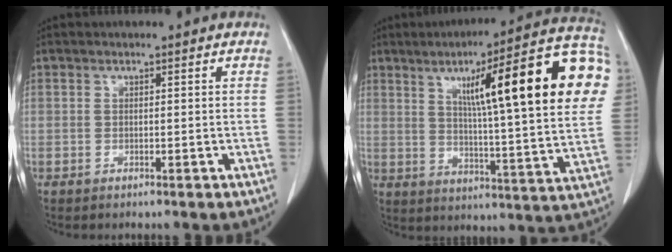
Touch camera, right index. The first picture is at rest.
{"total": 24.9, "force": [7.2, 2.4, 23.7], "torque": [-0.288, 0.040, 0.095]}